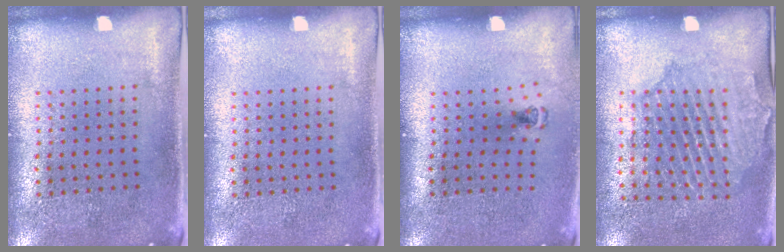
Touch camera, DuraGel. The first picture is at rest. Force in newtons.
{"total": 0.0}
{"total": 0.5, "press": 0.4, "slide": 0.3}
{"total": 1.6, "press": 1.6, "slide": 0.3}